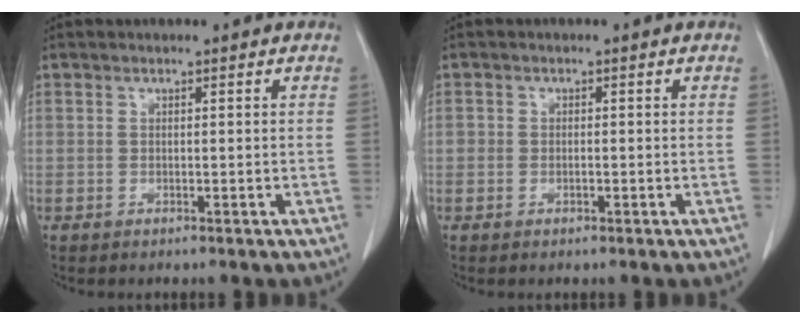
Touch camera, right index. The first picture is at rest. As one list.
[{"total": 1.3, "force": [-0.3, 1.1, 0.6], "torque": [-0.008, 0.004, -0.003]}]